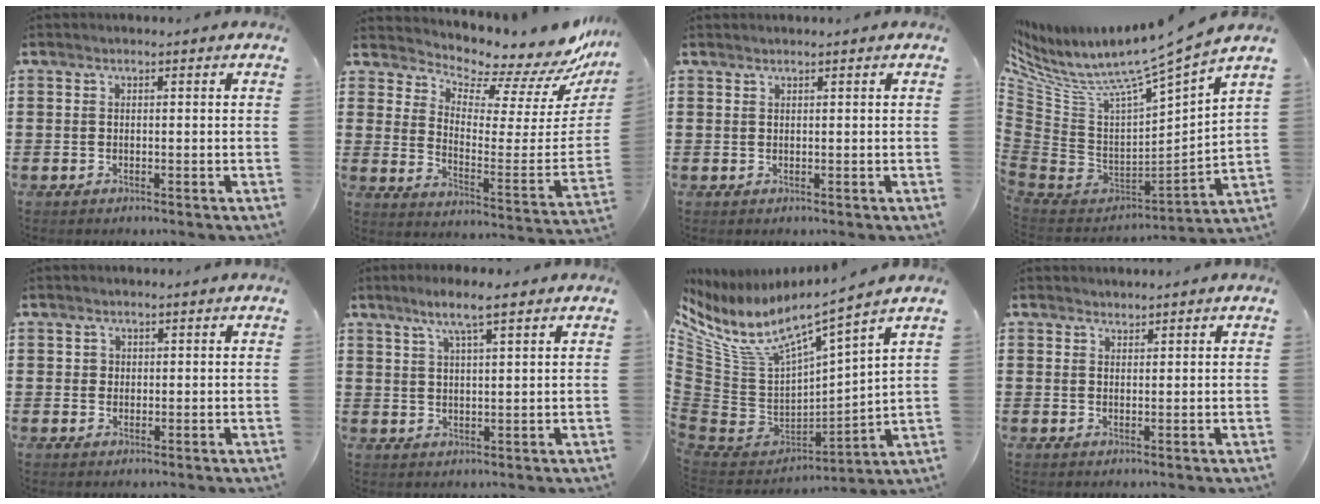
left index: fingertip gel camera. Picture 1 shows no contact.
{"total": 6.2, "force": [5.8, 1.3, 1.6], "torque": [-0.051, -0.068, 0.093]}
{"total": 0.6, "force": [0.5, -0.1, 0.2], "torque": [-0.005, -0.001, 0.011]}
{"total": 8.4, "force": [7.2, 0.1, 4.4], "torque": [-0.110, -0.069, 0.109]}
{"total": 1.1, "force": [0.5, 1.0, 0.2], "torque": [-0.006, 0.005, 0.011]}
{"total": 4.6, "force": [3.0, 0.3, 3.5], "torque": [-0.075, 0.005, 0.051]}
{"total": 8.4, "force": [5.4, 2.7, 5.8], "torque": [-0.148, -0.048, 0.083]}
{"total": 1.2, "force": [1.2, 0.1, -0.2], "torque": [0.000, -0.001, 0.025]}